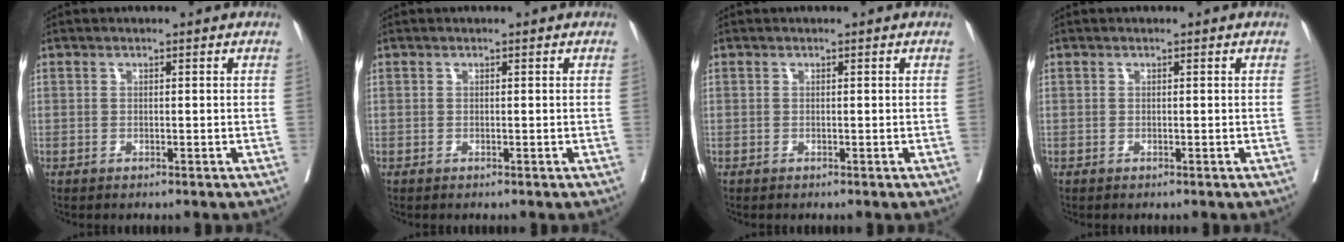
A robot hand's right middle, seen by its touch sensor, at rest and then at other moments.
{"total": 0.0}
{"total": 0.0}
{"total": 0.0}